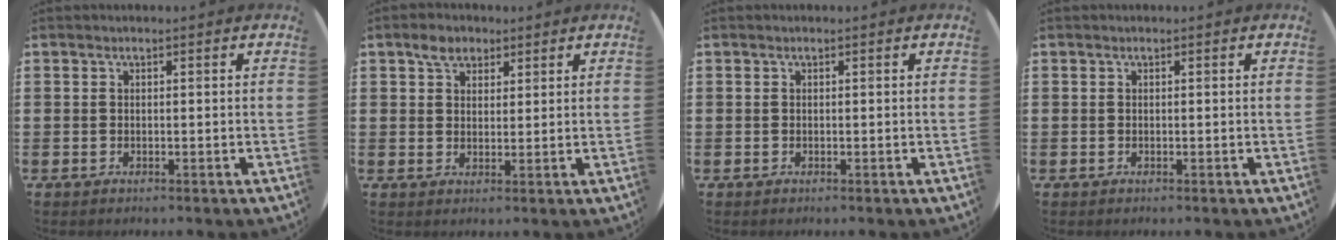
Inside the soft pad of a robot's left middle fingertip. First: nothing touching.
{"total": 3.1, "force": [2.3, 1.9, 0.9], "torque": [-0.006, 0.002, 0.041]}
{"total": 0.0}
{"total": 0.0}